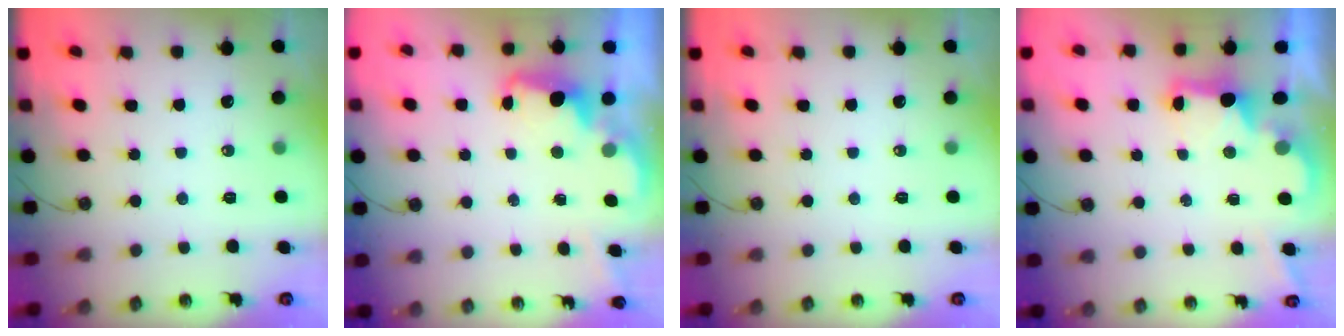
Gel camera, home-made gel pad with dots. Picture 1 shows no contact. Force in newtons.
{"total": 2.2, "press": 2.2, "slide": 0.5}
{"total": 0.0}
{"total": 2.3, "press": 2.2, "slide": 0.8}